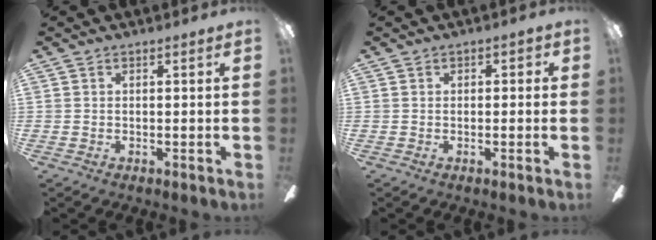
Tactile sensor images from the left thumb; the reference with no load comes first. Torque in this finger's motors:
{"motor_torque": [-0.14, -0.14, 0.01, 0.10, -0.04]}